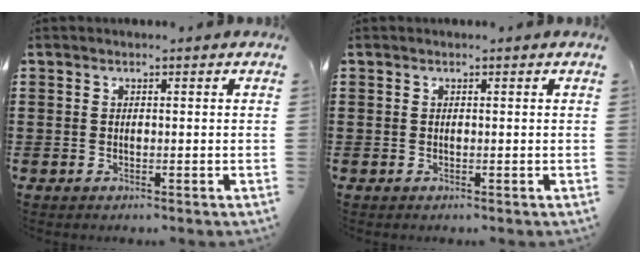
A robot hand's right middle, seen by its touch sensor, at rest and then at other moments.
{"total": 0.0}